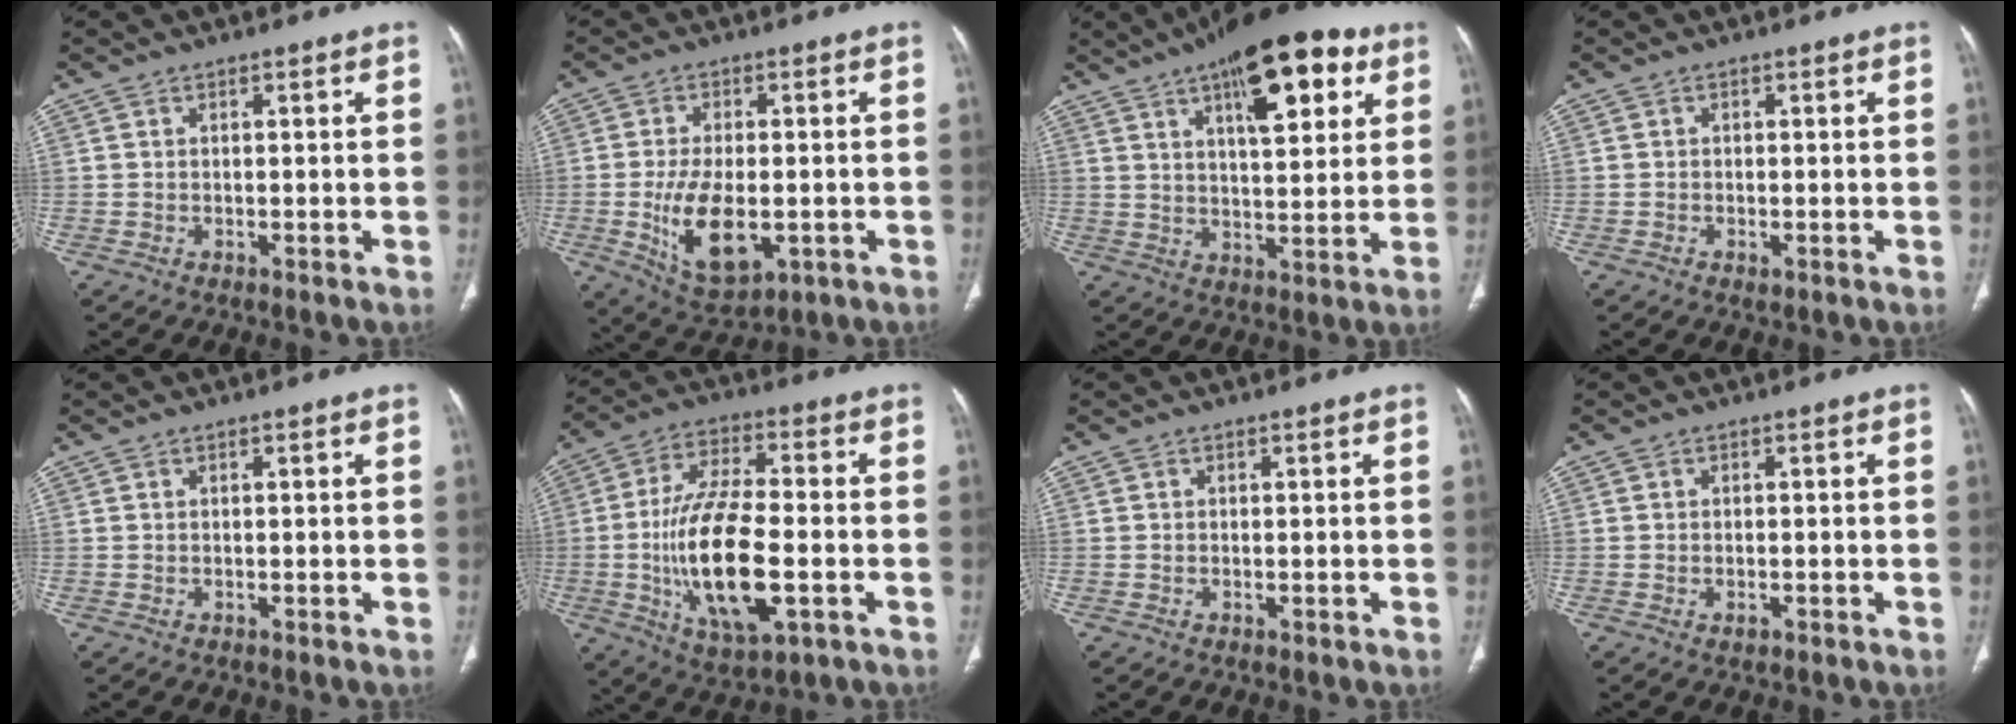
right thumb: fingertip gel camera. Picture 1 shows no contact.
{"total": 12.1, "force": [-2.6, 6.3, 9.9], "torque": [-0.167, -0.007, -0.028]}
{"total": 18.7, "force": [8.9, 6.9, 14.9], "torque": [-0.193, -0.016, 0.131]}
{"total": 0.8, "force": [-0.3, 0.7, 0.4], "torque": [-0.001, -0.001, -0.004]}
{"total": 0.0}
{"total": 18.8, "force": [-3.9, 7.6, 16.7], "torque": [-0.313, 0.007, -0.062]}
{"total": 0.0}
{"total": 1.2, "force": [-0.6, 0.7, 0.7], "torque": [-0.009, 0.004, -0.005]}